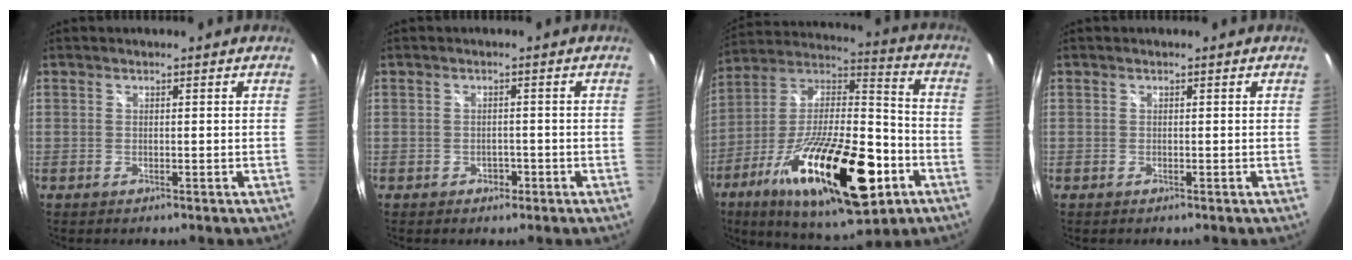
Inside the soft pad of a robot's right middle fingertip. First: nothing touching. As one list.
[{"total": 1.7, "force": [-0.9, 1.4, 0.5], "torque": [-0.008, 0.000, -0.012]}, {"total": 29.6, "force": [-12.6, 10.4, 24.7], "torque": [-0.435, -0.039, -0.204]}, {"total": 0.0}]